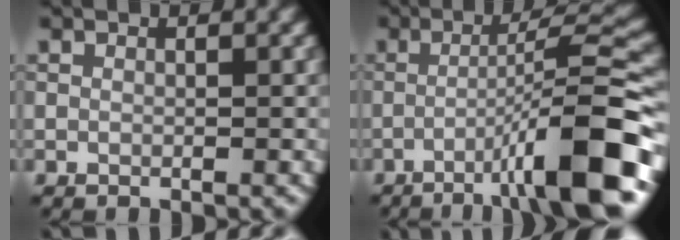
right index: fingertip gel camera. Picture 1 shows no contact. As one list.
[{"total": 10.5, "force": [-4.5, 1.2, 9.4], "torque": [-0.121, 0.025, -0.075]}]